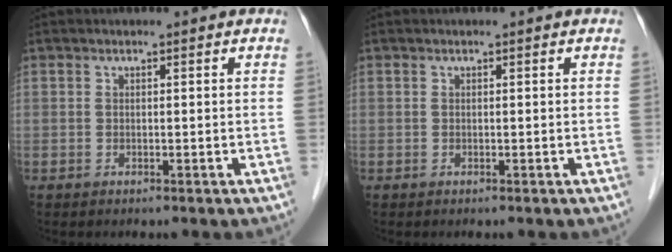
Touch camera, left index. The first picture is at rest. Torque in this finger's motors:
{"motor_torque": [-0.01, 0.00, 0.00, 0.00]}